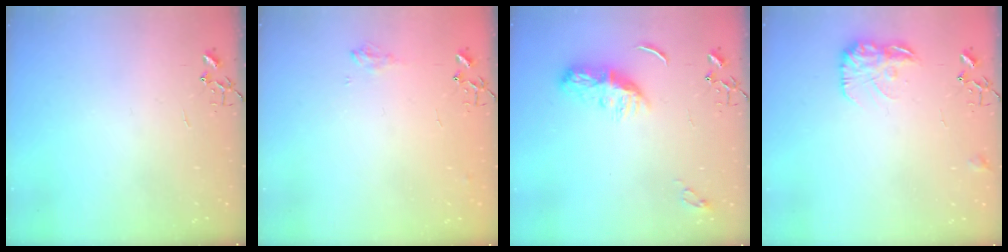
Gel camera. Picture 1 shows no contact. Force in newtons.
{"total": 7.7, "press": 7.7, "slide": 0.9}
{"total": 8.7, "press": 8.7, "slide": 0.3}
{"total": 11.7, "press": 11.7, "slide": 0.4}